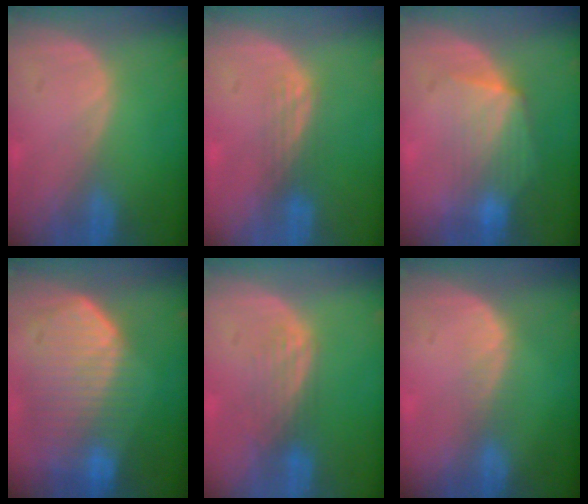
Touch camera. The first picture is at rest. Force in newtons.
{"total": 2.9, "press": 2.5, "slide": 1.5}
{"total": 7.1, "press": 6.8, "slide": 2.3}
{"total": 10.8, "press": 9.5, "slide": 5.1}
{"total": 3.7, "press": 3.1, "slide": 2.0}
{"total": 2.3, "press": 1.6, "slide": 1.6}